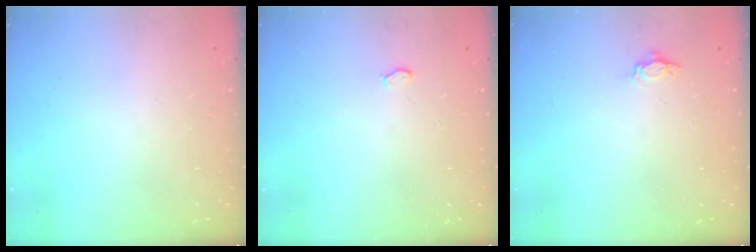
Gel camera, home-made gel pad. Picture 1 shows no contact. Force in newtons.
{"total": 3.7, "press": 2.7, "slide": 2.5}
{"total": 3.2, "press": 3.2, "slide": 0.4}